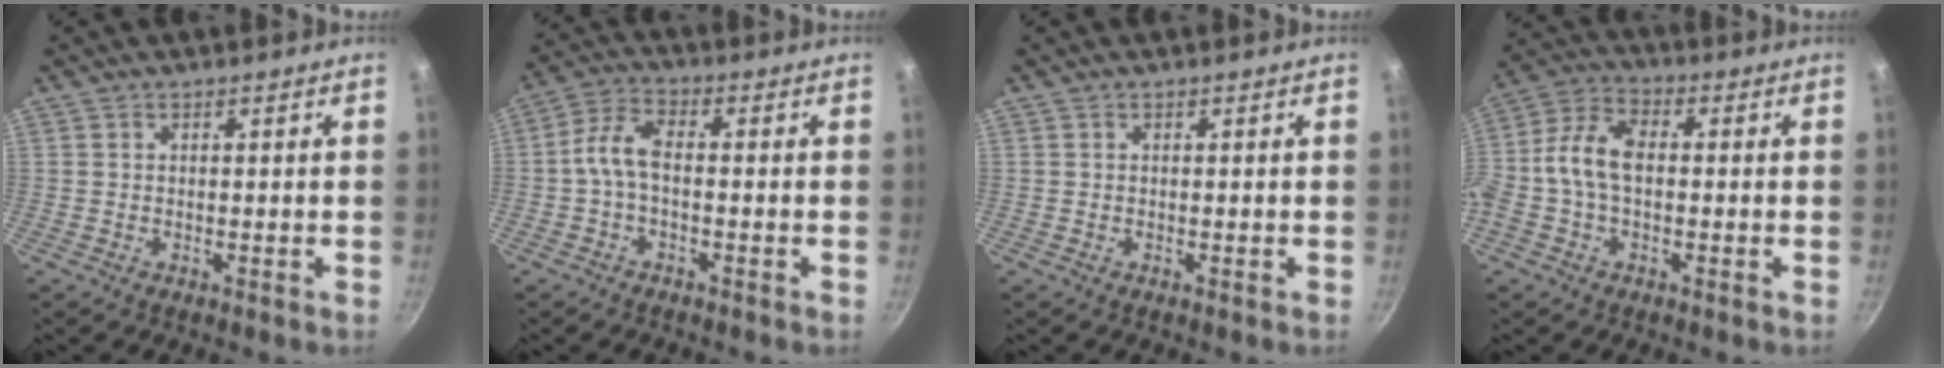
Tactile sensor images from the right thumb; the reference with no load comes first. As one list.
[{"total": 4.8, "force": [-1.4, 2.6, 3.7], "torque": [-0.081, 0.029, -0.039]}, {"total": 0.0}, {"total": 9.5, "force": [-0.4, 5.9, 7.5], "torque": [-0.146, 0.036, -0.024]}]